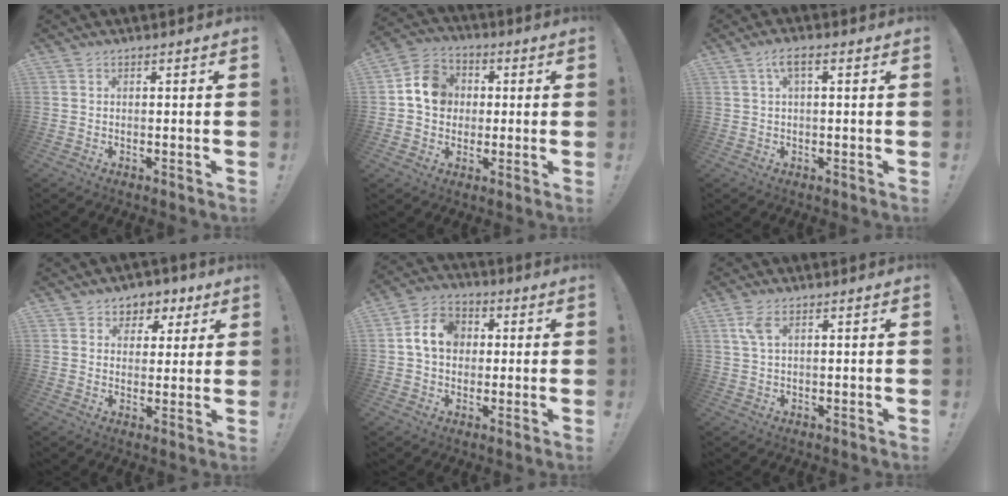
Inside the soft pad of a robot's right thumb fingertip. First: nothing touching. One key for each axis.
{"total": 10.7, "fx": 1.7, "fy": 9.4, "fz": 4.8, "tx": -0.071, "ty": 0.013, "tz": 0.039}
{"total": 4.0, "fx": 1.1, "fy": 1.2, "fz": 3.7, "tx": -0.073, "ty": 0.006, "tz": 0.018}
{"total": 5.4, "fx": 2.1, "fy": 4.9, "fz": 0.7, "tx": 0.008, "ty": -0.020, "tz": 0.039}
{"total": 10.7, "fx": 1.7, "fy": 8.8, "fz": 5.9, "tx": -0.091, "ty": 0.017, "tz": 0.036}
{"total": 3.7, "fx": 1.6, "fy": 1.4, "fz": 3.0, "tx": -0.059, "ty": 0.001, "tz": 0.028}